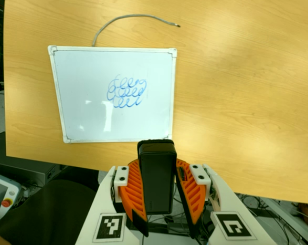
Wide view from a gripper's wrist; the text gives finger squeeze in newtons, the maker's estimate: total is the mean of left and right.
{"total": 10.7, "left": 9.1, "right": 12.2}